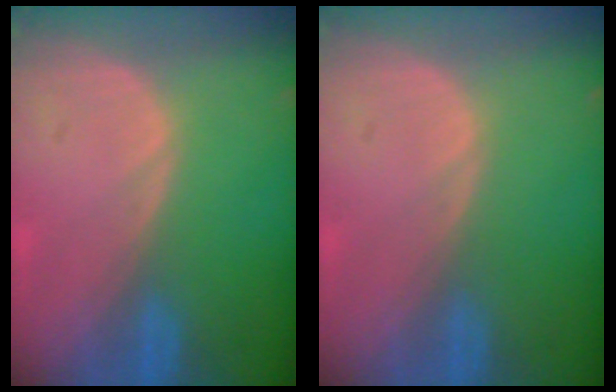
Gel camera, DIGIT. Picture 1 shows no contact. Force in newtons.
{"total": 0.0}